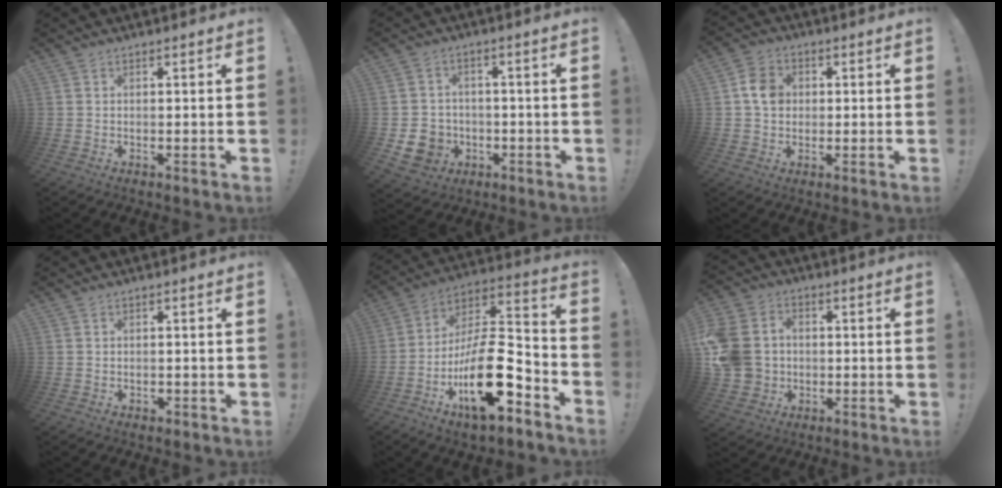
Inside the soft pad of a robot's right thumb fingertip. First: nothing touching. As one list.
[{"total": 8.6, "force": [-2.6, 7.7, 2.7], "torque": [-0.051, 0.015, -0.044]}, {"total": 7.7, "force": [0.8, 6.4, 4.2], "torque": [-0.053, 0.013, 0.017]}, {"total": 0.7, "force": [-0.4, 0.6, 0.2], "torque": [-0.006, 0.004, -0.006]}, {"total": 22.4, "force": [-8.5, 9.3, 18.5], "torque": [-0.321, 0.050, -0.131]}, {"total": 12.9, "force": [-0.3, 11.2, 6.4], "torque": [-0.132, 0.013, 0.002]}]